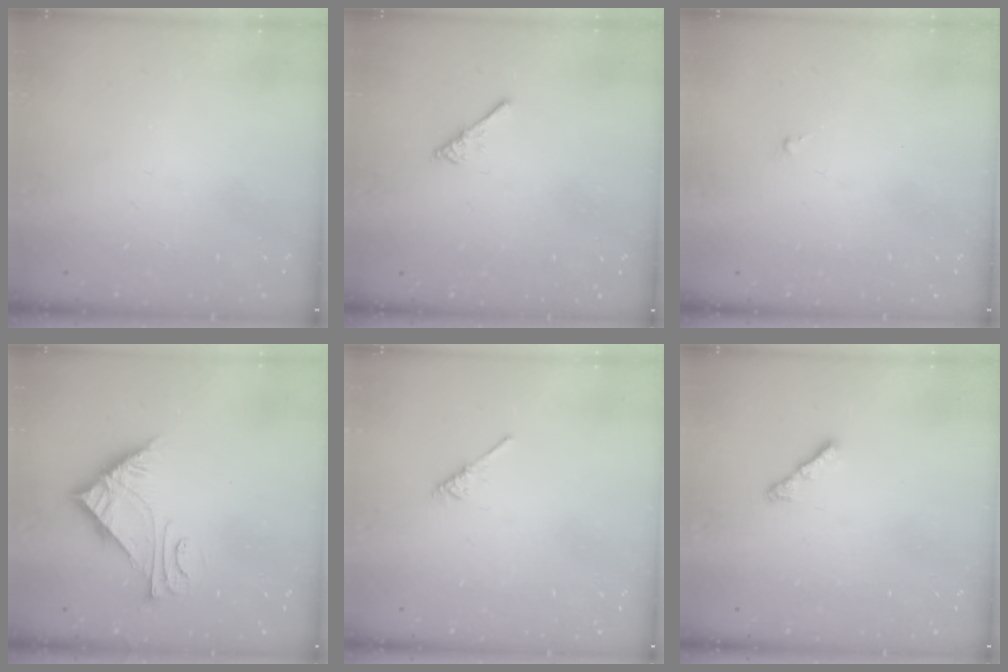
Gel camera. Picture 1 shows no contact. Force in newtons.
{"total": 3.0, "press": 2.9, "slide": 0.5}
{"total": 0.0}
{"total": 6.5, "press": 6.5, "slide": 0.7}
{"total": 2.1, "press": 2.1, "slide": 0.4}
{"total": 3.0, "press": 2.9, "slide": 0.6}